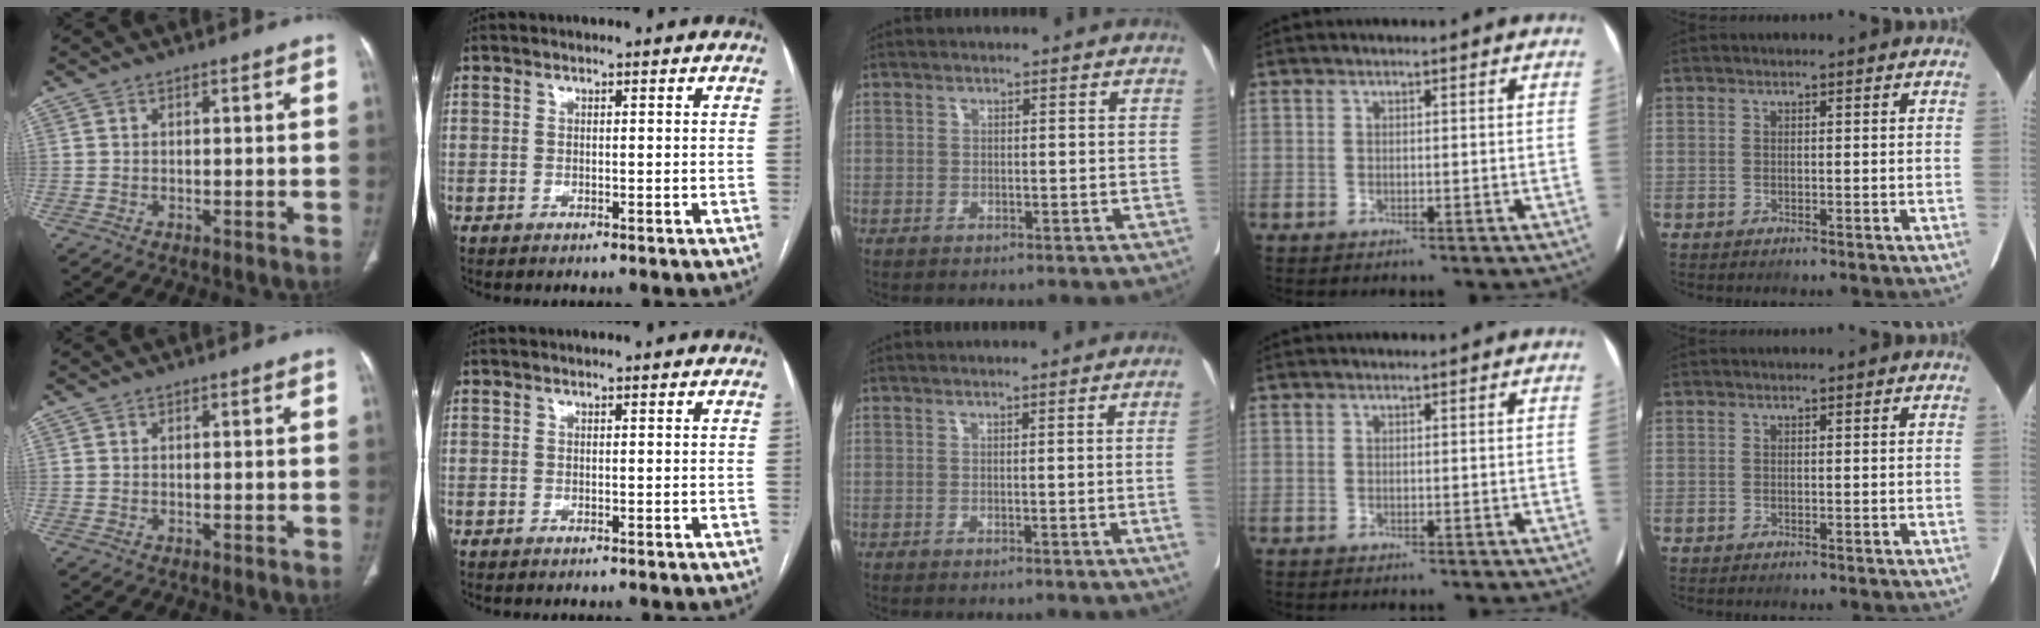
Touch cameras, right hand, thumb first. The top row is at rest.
{"middle": {"total": 4.5, "force": [-0.4, -1.6, 4.2], "torque": [-0.059, -0.011, -0.002]}}